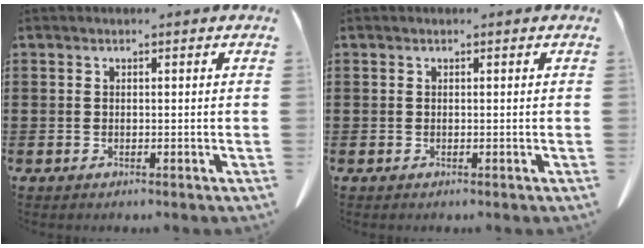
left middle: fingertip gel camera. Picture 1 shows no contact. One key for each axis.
{"total": 0.0}